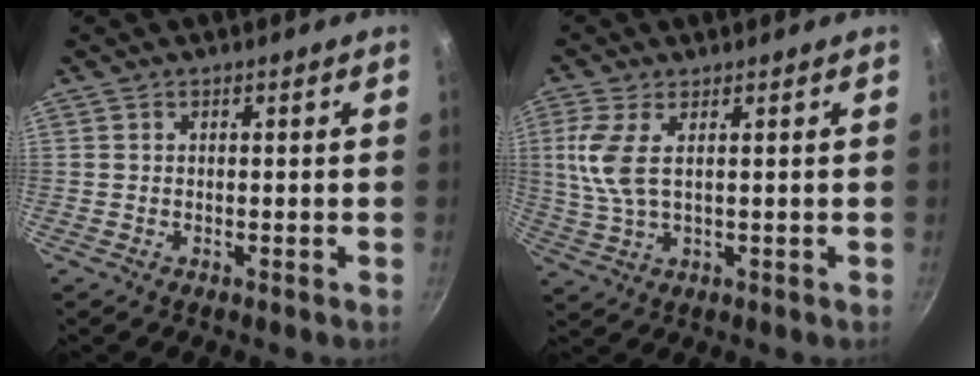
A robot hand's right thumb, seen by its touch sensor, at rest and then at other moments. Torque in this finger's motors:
{"motor_torque": [-0.04, 0.17, 0.30, -0.15, 0.11]}